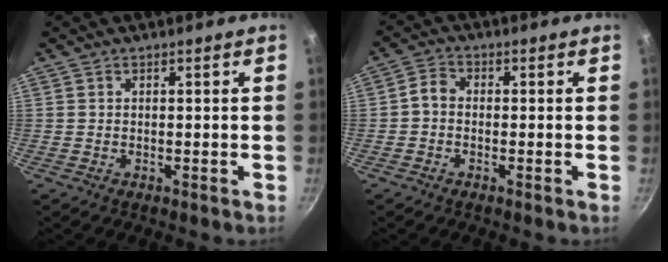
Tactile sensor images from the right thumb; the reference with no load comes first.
{"total": 2.7, "force": [-0.8, 2.0, 1.6], "torque": [-0.037, 0.016, -0.026]}